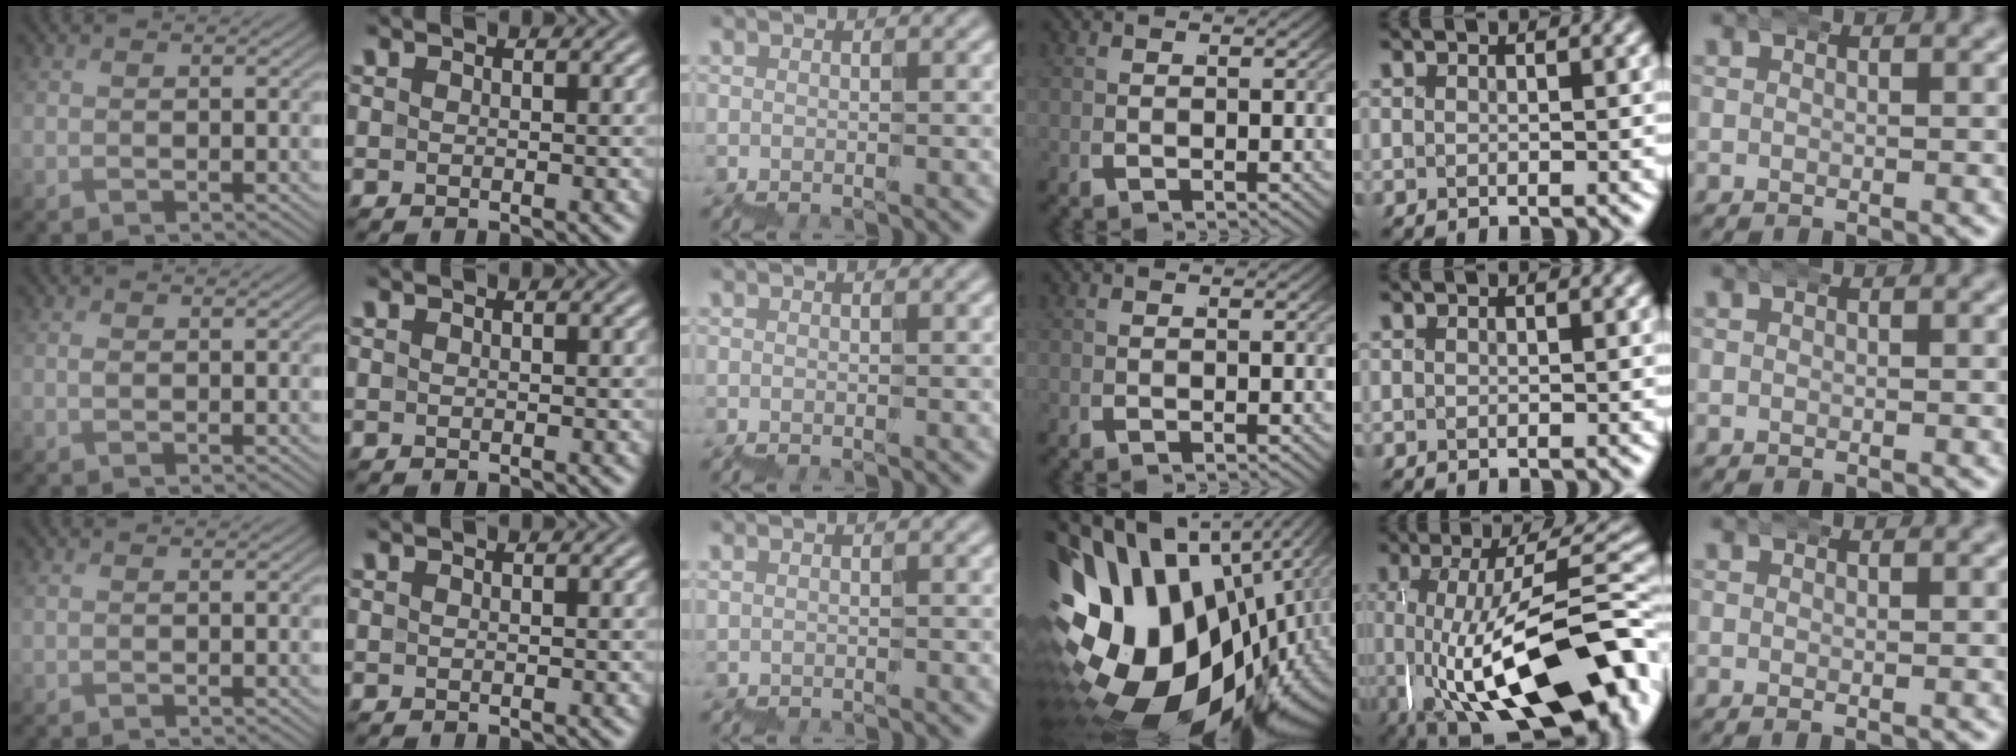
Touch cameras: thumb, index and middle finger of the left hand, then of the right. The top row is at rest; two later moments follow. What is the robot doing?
{"motion": "wrap", "object": "belt"}